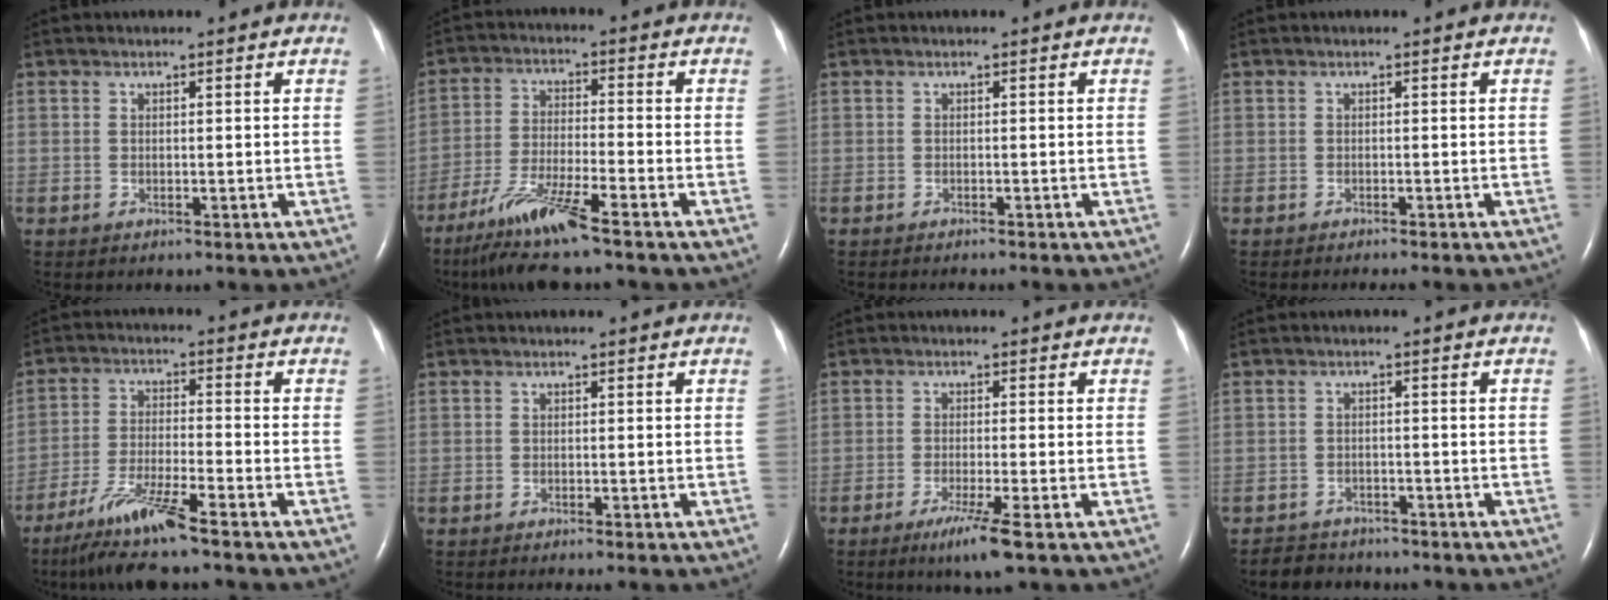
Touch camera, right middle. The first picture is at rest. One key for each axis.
{"total": 9.6, "fx": -7.0, "fy": -0.6, "fz": 6.5, "tx": -0.132, "ty": -0.036, "tz": -0.132}
{"total": 2.8, "fx": -2.5, "fy": 0.1, "fz": 1.3, "tx": -0.020, "ty": -0.005, "tz": -0.026}
{"total": 3.3, "fx": -2.9, "fy": -0.1, "fz": 1.6, "tx": -0.019, "ty": -0.005, "tz": -0.032}
{"total": 8.5, "fx": -6.6, "fy": -0.9, "fz": 5.4, "tx": -0.109, "ty": -0.036, "tz": -0.124}
{"total": 1.8, "fx": -1.4, "fy": -0.3, "fz": 1.1, "tx": -0.012, "ty": 0.002, "tz": -0.014}
{"total": 4.8, "fx": -2.7, "fy": -0.8, "fz": 3.9, "tx": -0.073, "ty": -0.020, "tz": -0.050}
{"total": 3.7, "fx": -3.5, "fy": 1.3, "fz": -0.2, "tx": -0.003, "ty": -0.007, "tz": -0.056}